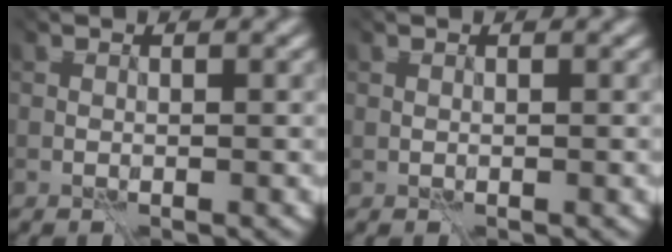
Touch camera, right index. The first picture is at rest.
{"total": 0.0}